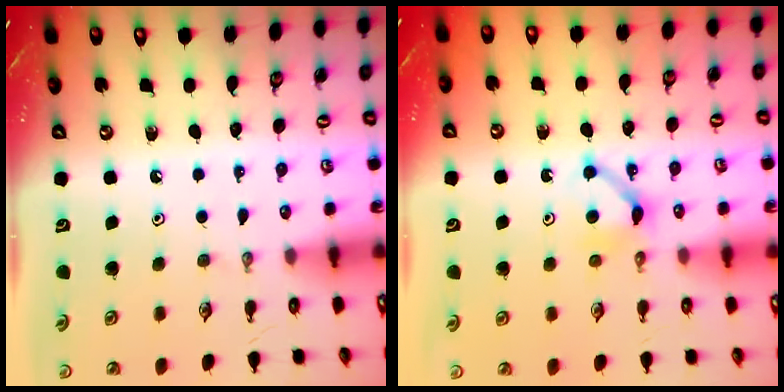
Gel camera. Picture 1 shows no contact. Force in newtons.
{"total": 5.1, "press": 5.0, "slide": 0.7}